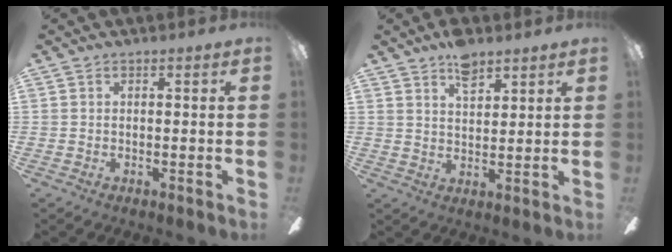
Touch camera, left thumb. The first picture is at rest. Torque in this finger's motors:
{"motor_torque": [0.67, 0.25, 0.43, -0.48, 0.05]}